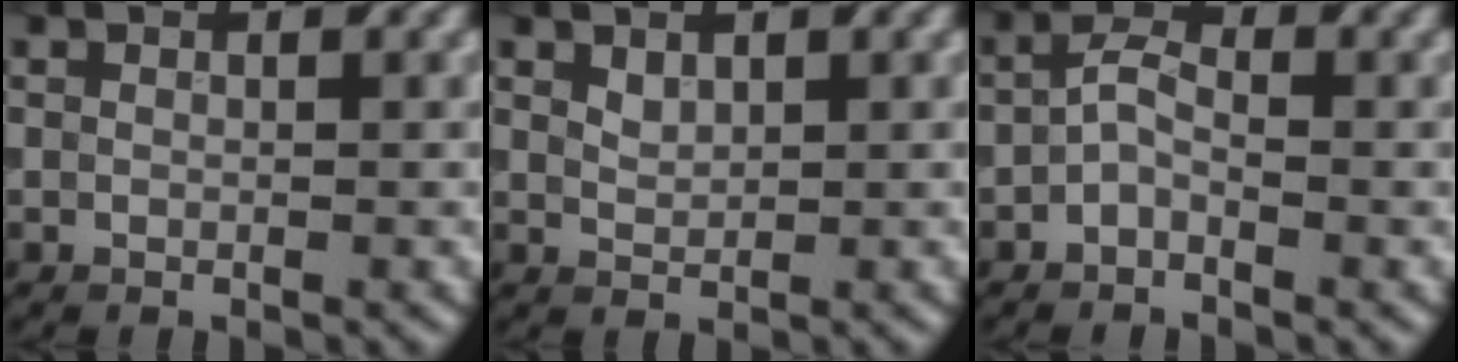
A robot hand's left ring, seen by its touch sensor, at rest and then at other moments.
{"total": 1.0, "force": [0.7, 0.5, 0.5], "torque": [-0.011, 0.006, 0.018]}
{"total": 2.1, "force": [-1.2, 0.8, 1.5], "torque": [-0.029, 0.015, -0.022]}